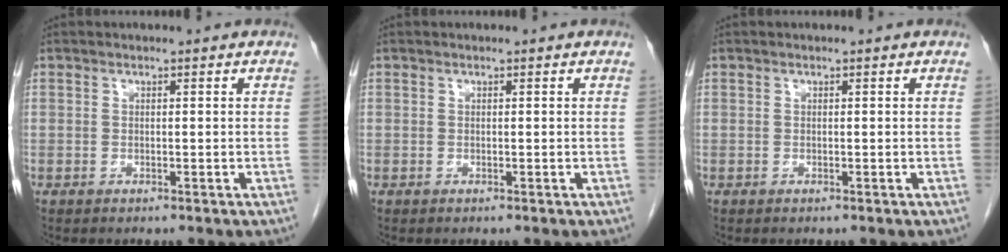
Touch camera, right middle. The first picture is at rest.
{"total": 0.0}
{"total": 0.0}